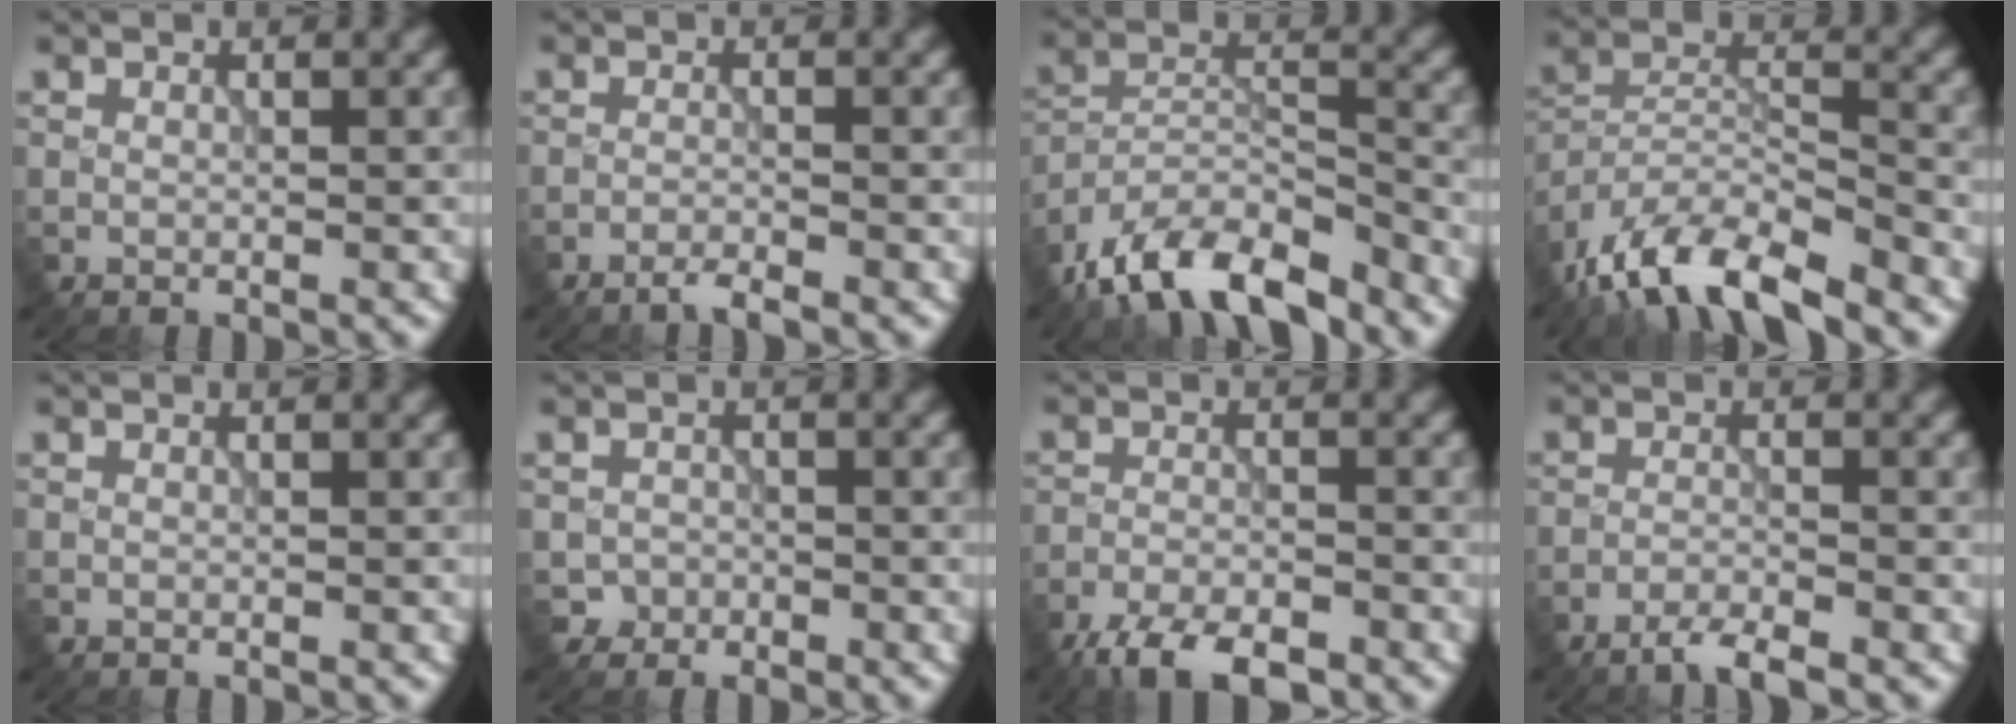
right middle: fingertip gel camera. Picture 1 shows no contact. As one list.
[{"total": 1.6, "force": [-1.3, 0.1, 0.9], "torque": [-0.014, 0.001, -0.031]}, {"total": 10.0, "force": [-7.9, 3.3, 5.2], "torque": [-0.086, 0.000, -0.155]}, {"total": 10.8, "force": [-8.3, 3.0, 6.1], "torque": [-0.110, 0.000, -0.160]}, {"total": 0.0}, {"total": 1.5, "force": [-0.9, 1.2, -0.3], "torque": [0.016, 0.008, -0.018]}, {"total": 5.8, "force": [-4.6, 1.7, 3.1], "torque": [-0.052, -0.008, -0.088]}, {"total": 2.7, "force": [-2.2, 0.2, 1.5], "torque": [-0.027, -0.001, -0.051]}]